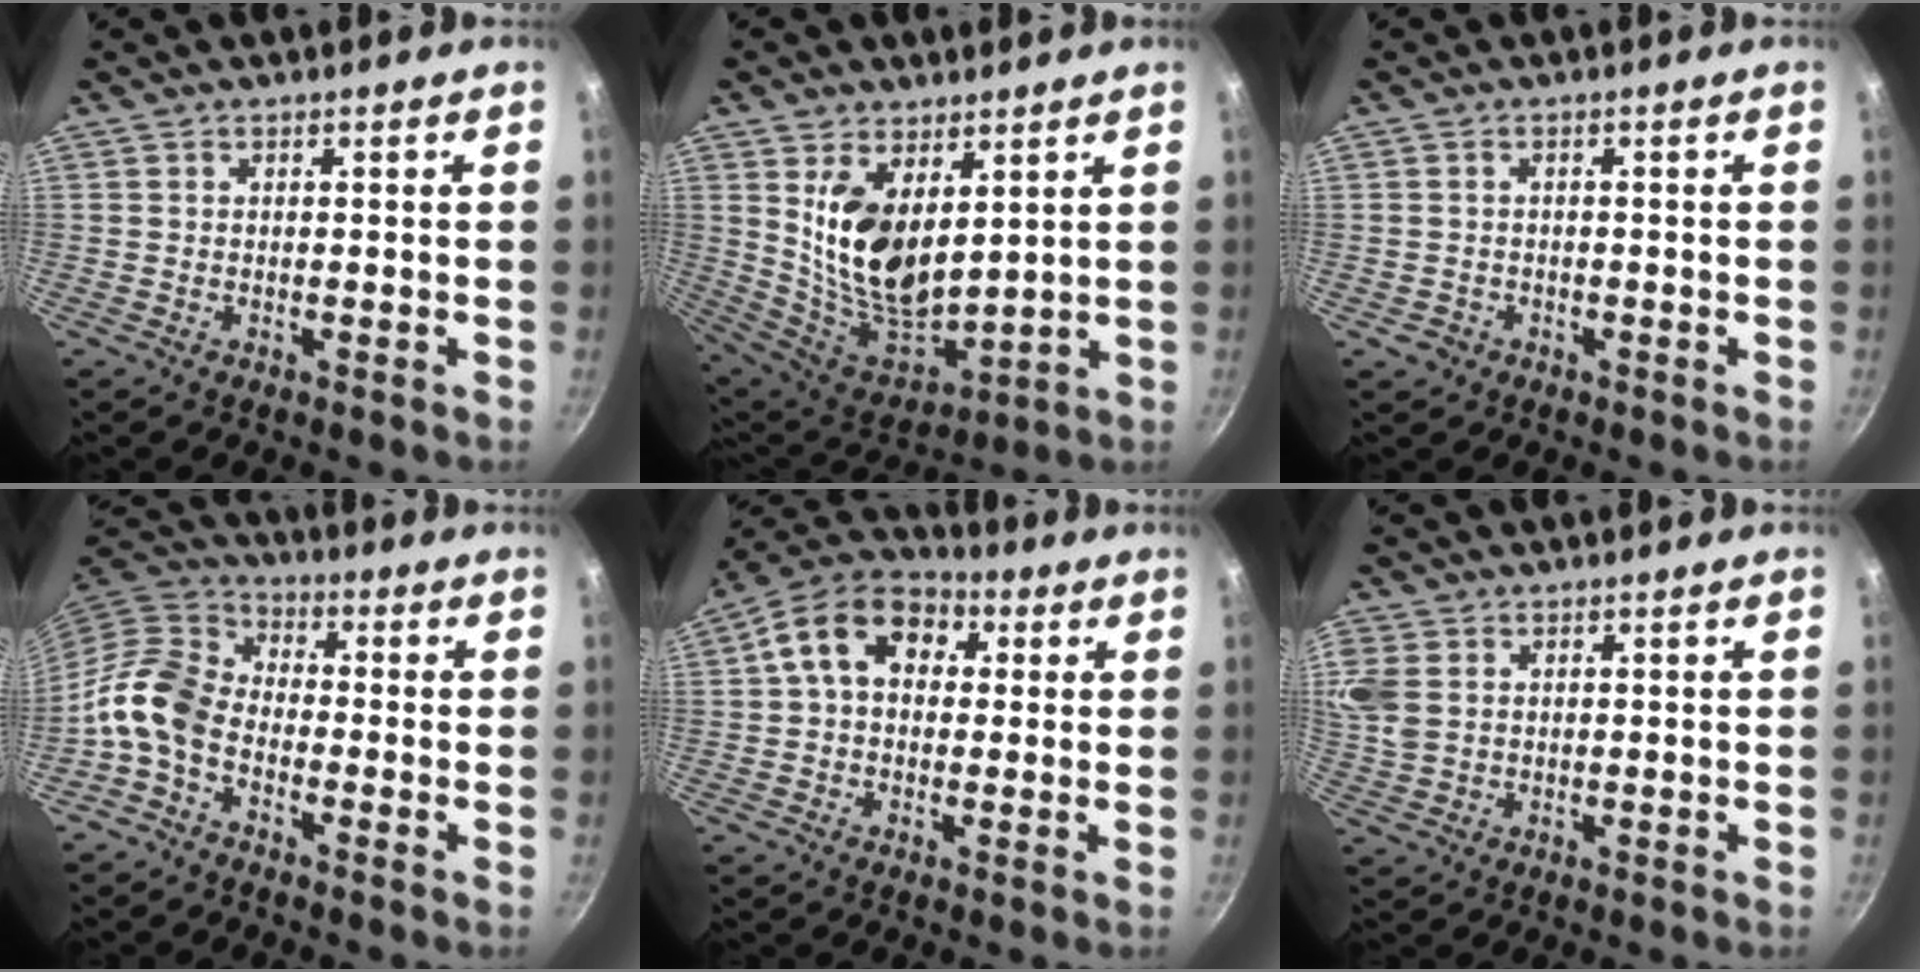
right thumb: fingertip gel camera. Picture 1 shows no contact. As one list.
[{"total": 15.2, "force": [5.0, 8.6, 11.5], "torque": [-0.189, -0.054, 0.113]}, {"total": 2.0, "force": [-0.8, 1.8, 0.6], "torque": [-0.006, 0.009, -0.007]}, {"total": 9.6, "force": [-3.7, 6.3, 6.2], "torque": [-0.116, 0.049, -0.095]}, {"total": 12.6, "force": [2.7, 9.3, 8.2], "torque": [-0.108, 0.027, 0.023]}, {"total": 7.6, "force": [2.0, 5.9, 4.4], "torque": [-0.095, 0.003, 0.041]}]